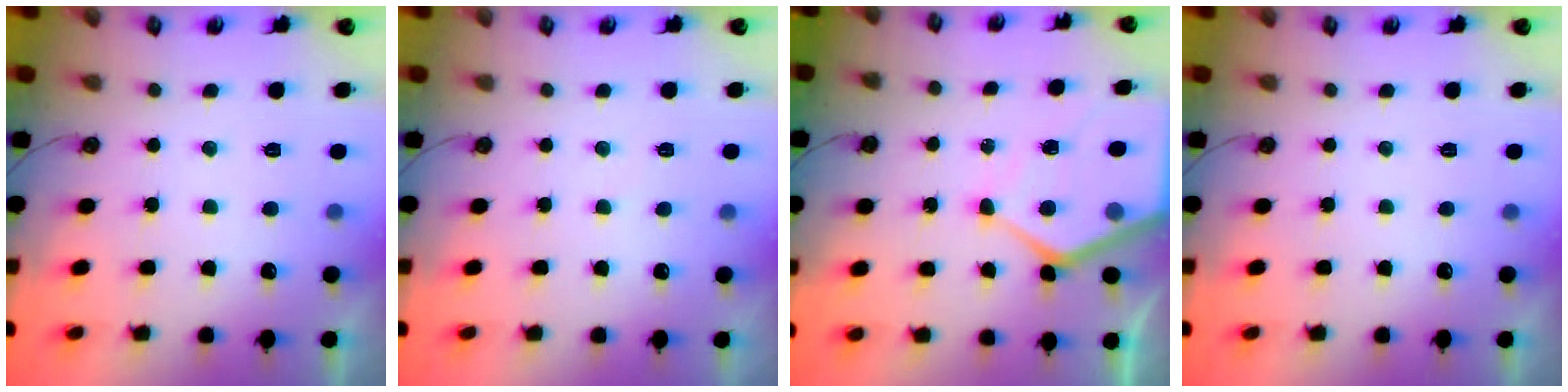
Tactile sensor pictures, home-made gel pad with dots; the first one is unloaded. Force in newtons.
{"total": 2.9, "press": 2.9, "slide": 0.4}
{"total": 10.2, "press": 10.2, "slide": 0.9}
{"total": 0.0}